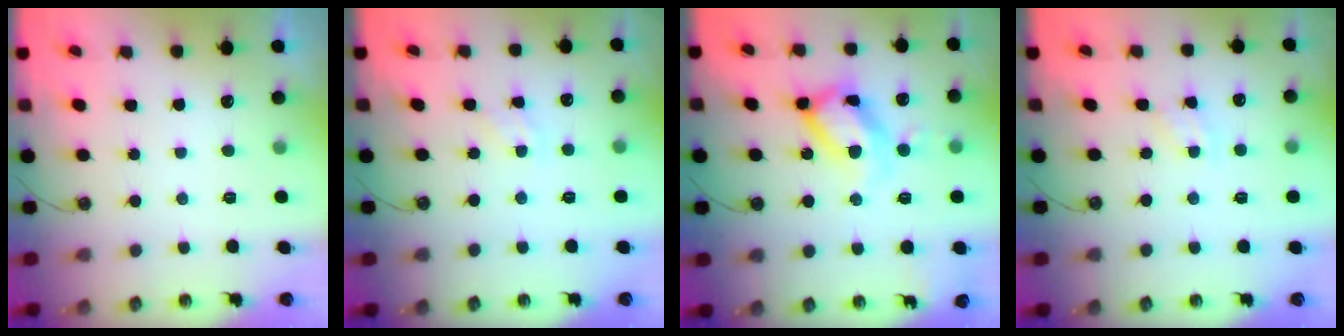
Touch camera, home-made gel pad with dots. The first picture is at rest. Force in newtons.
{"total": 1.7, "press": 1.7, "slide": 0.3}
{"total": 18.7, "press": 18.5, "slide": 2.1}
{"total": 2.2, "press": 2.2, "slide": 0.3}